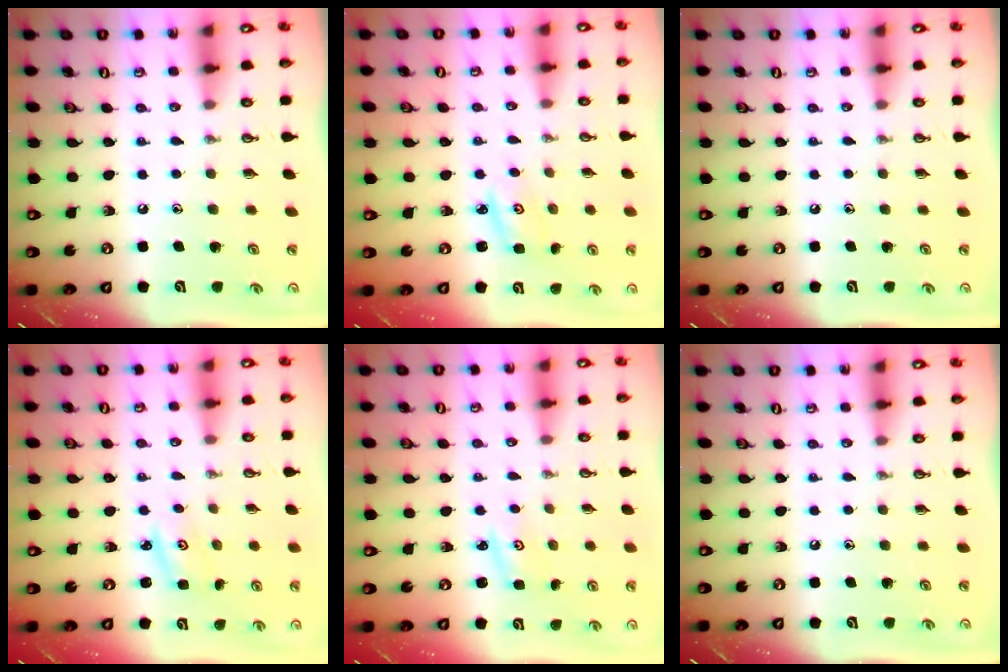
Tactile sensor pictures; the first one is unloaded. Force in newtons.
{"total": 2.1, "press": 2.1, "slide": 0.2}
{"total": 0.0}
{"total": 1.8, "press": 1.8, "slide": 0.1}
{"total": 2.3, "press": 2.3, "slide": 0.3}
{"total": 0.0}